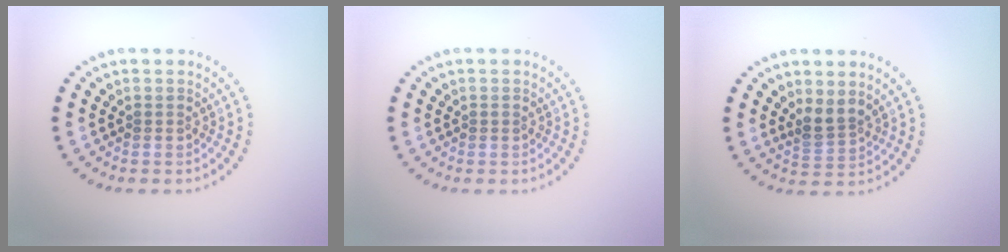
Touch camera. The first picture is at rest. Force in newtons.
{"total": 0.0}
{"total": 2.2, "press": 1.8, "slide": 1.4}